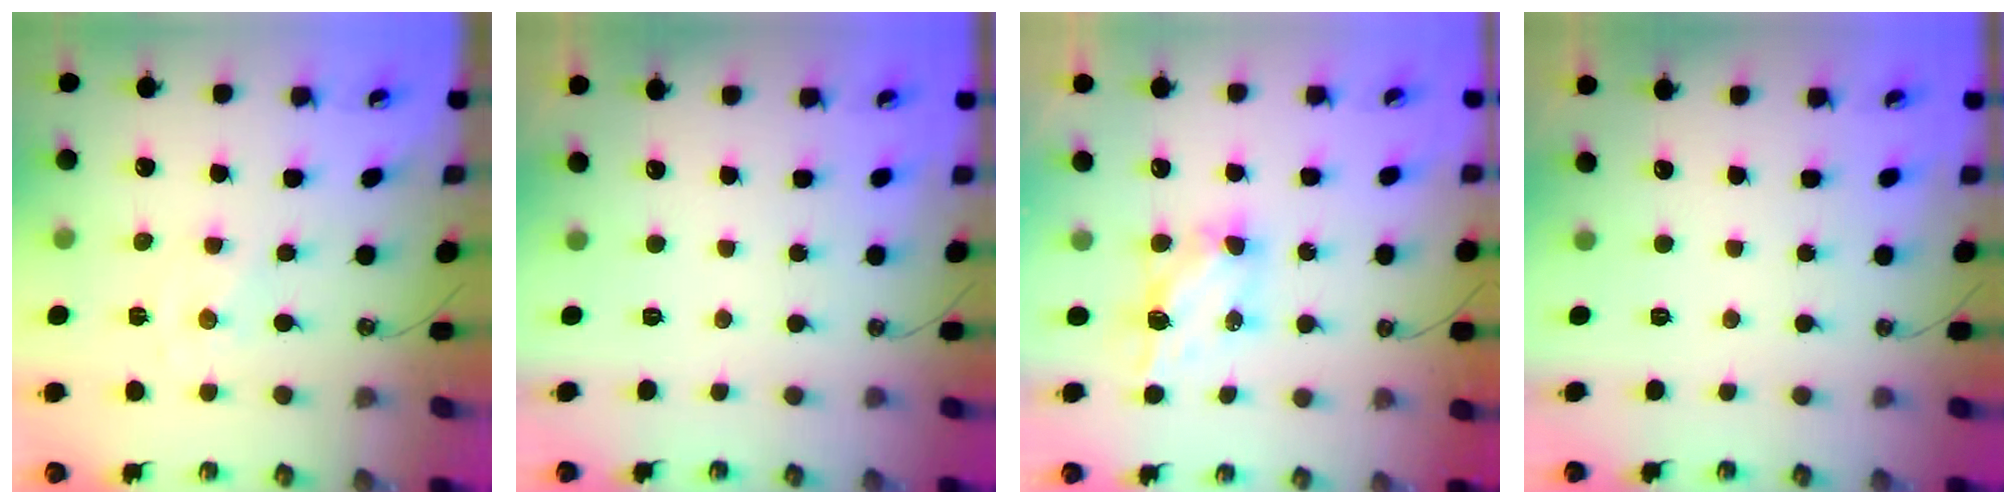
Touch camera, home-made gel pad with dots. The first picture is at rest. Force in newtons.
{"total": 0.0}
{"total": 6.0, "press": 6.0, "slide": 0.4}
{"total": 0.0}